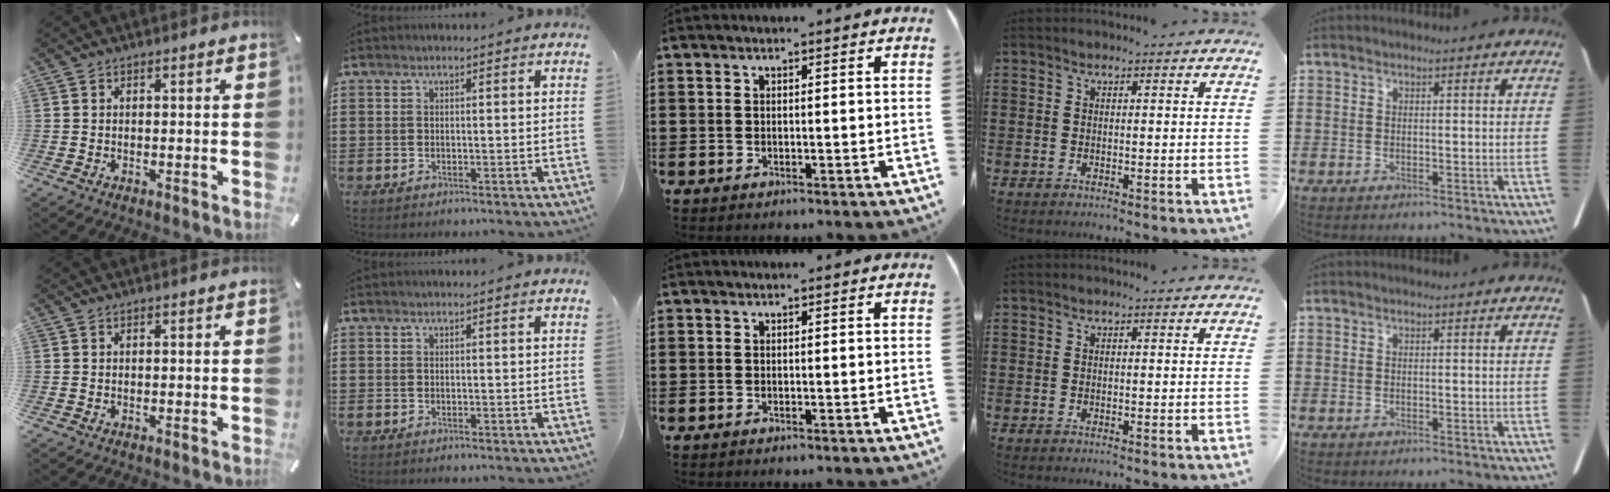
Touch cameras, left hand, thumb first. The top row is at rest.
{}